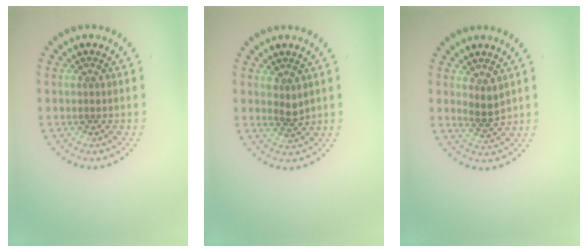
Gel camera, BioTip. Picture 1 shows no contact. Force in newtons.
{"total": 1.2, "press": 1.0, "slide": 0.8}
{"total": 1.7, "press": 1.2, "slide": 1.2}